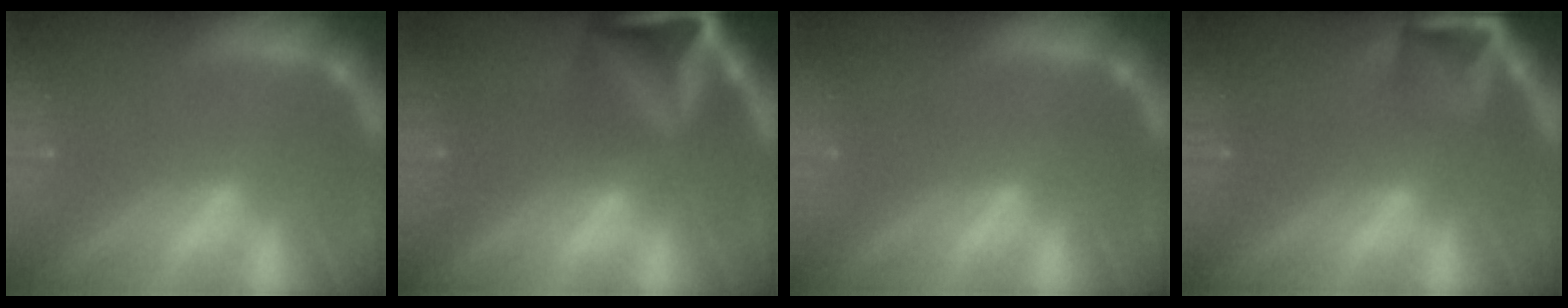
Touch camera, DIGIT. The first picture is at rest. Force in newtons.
{"total": 10.0}
{"total": 0.0}
{"total": 4.9}